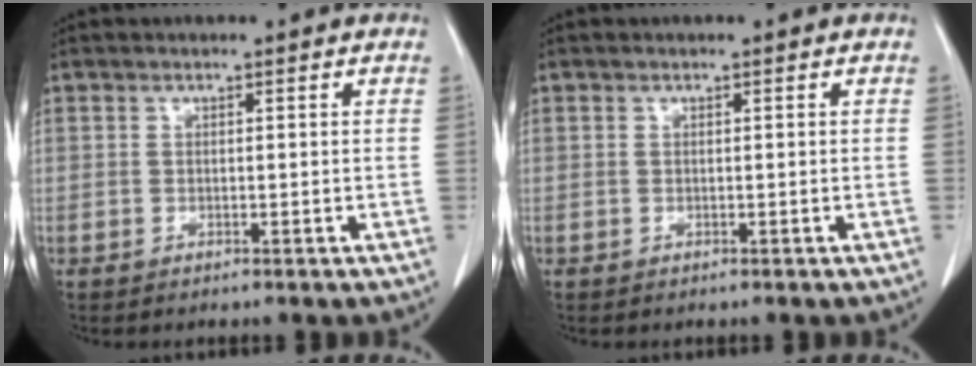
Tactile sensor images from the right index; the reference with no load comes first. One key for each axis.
{"total": 0.0}